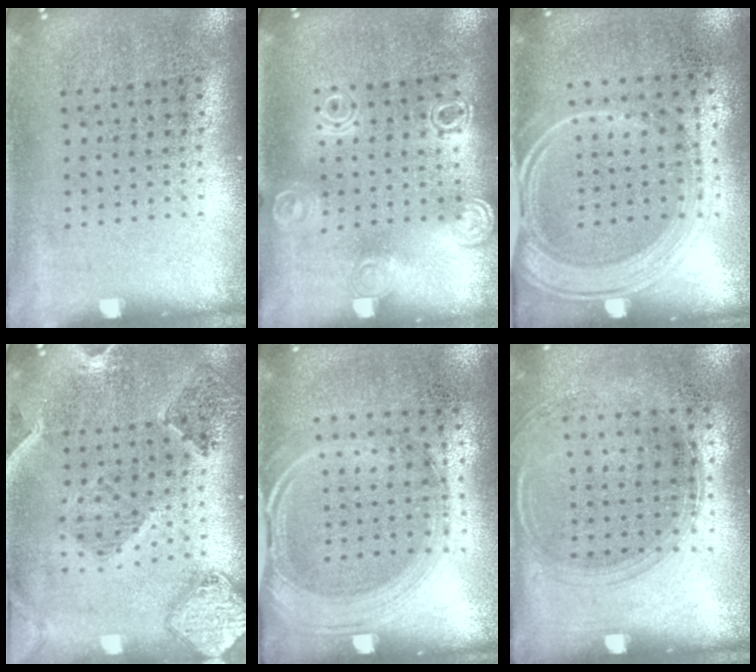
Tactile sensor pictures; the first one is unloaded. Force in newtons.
{"total": 1.3, "press": 1.2, "slide": 0.3}
{"total": 1.6, "press": 1.4, "slide": 0.9}
{"total": 1.6, "press": 1.6, "slide": 0.3}
{"total": 1.5, "press": 1.3, "slide": 0.8}
{"total": 1.3, "press": 1.1, "slide": 0.7}